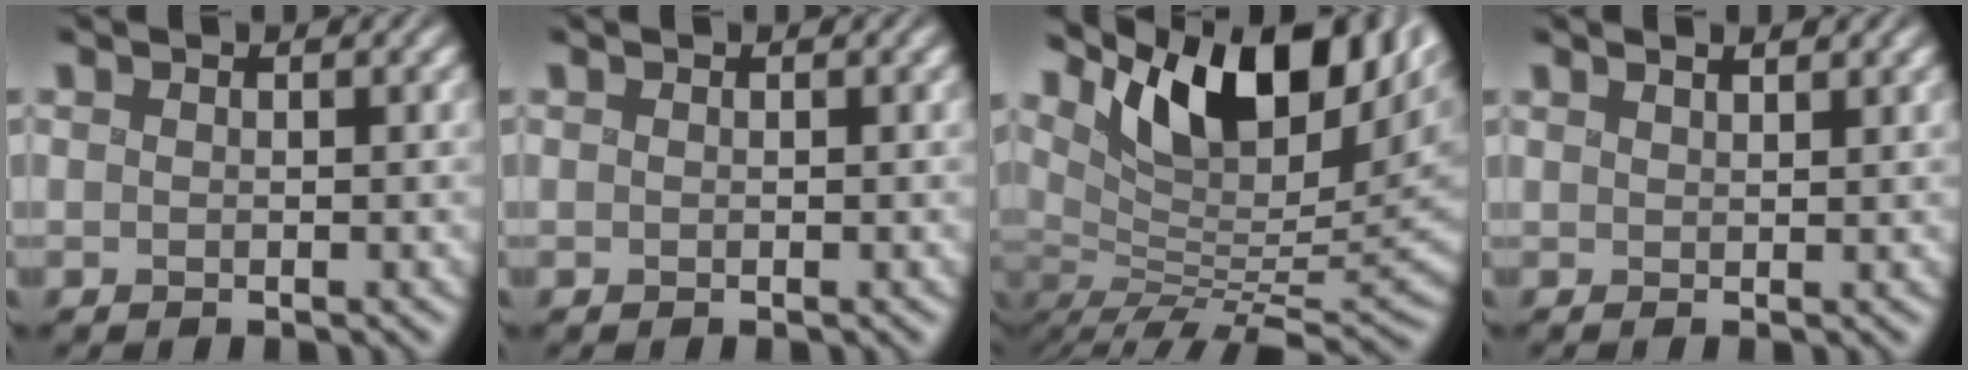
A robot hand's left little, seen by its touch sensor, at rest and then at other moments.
{"total": 0.0}
{"total": 14.1, "force": [5.3, 5.9, 11.6], "torque": [-0.165, 0.013, 0.087]}
{"total": 1.3, "force": [0.9, 0.4, 0.8], "torque": [-0.004, 0.003, 0.007]}